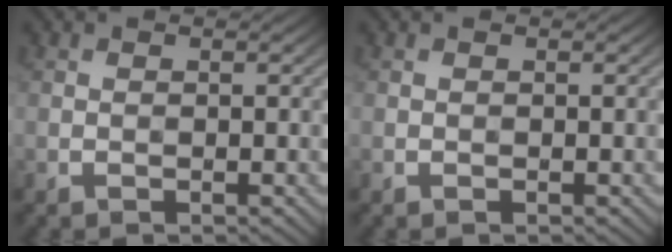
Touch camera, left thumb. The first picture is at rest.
{"total": 0.0}